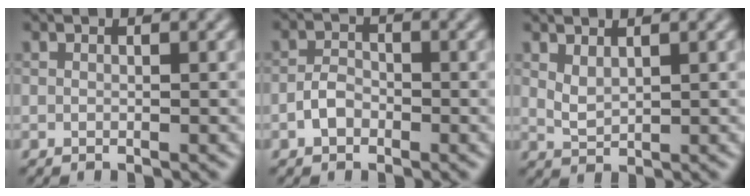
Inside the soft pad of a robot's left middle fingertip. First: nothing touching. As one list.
[{"total": 2.0, "force": [-1.0, 1.3, 1.1], "torque": [-0.019, 0.005, -0.024]}, {"total": 1.6, "force": [1.0, 0.7, 1.0], "torque": [-0.025, -0.002, 0.026]}]